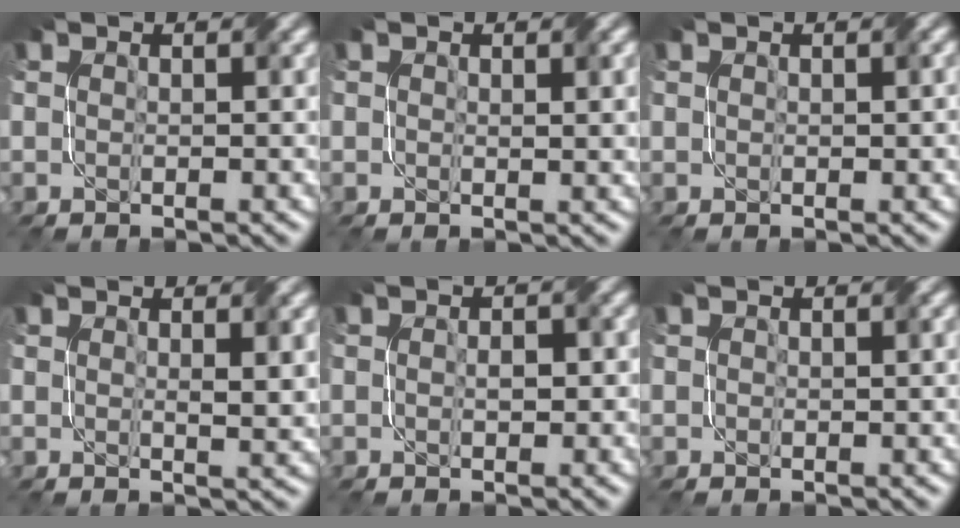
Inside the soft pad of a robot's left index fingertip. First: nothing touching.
{"total": 1.7, "force": [0.7, 0.7, 1.4], "torque": [-0.014, -0.001, 0.014]}
{"total": 0.9, "force": [0.3, 0.5, 0.7], "torque": [-0.010, 0.003, 0.009]}
{"total": 2.1, "force": [0.8, 0.5, 1.9], "torque": [-0.026, -0.002, 0.017]}
{"total": 1.2, "force": [-0.2, 0.8, 1.0], "torque": [-0.012, 0.003, -0.003]}
{"total": 0.7, "force": [0.3, 0.5, 0.4], "torque": [-0.006, 0.000, 0.006]}